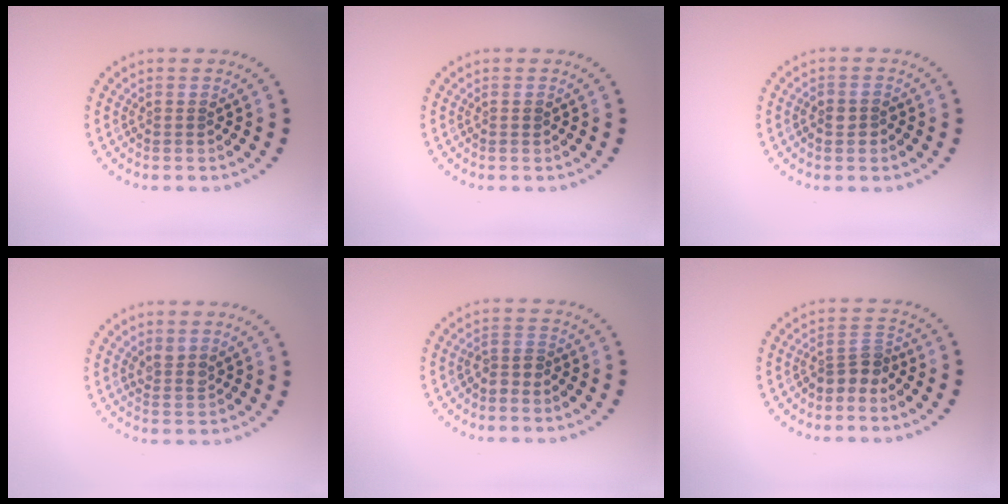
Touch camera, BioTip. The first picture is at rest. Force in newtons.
{"total": 0.5, "press": 0.5, "slide": 0.1}
{"total": 1.5, "press": 1.4, "slide": 0.5}
{"total": 1.5, "press": 1.2, "slide": 0.8}
{"total": 1.5, "press": 1.2, "slide": 0.9}
{"total": 2.4, "press": 1.8, "slide": 1.6}